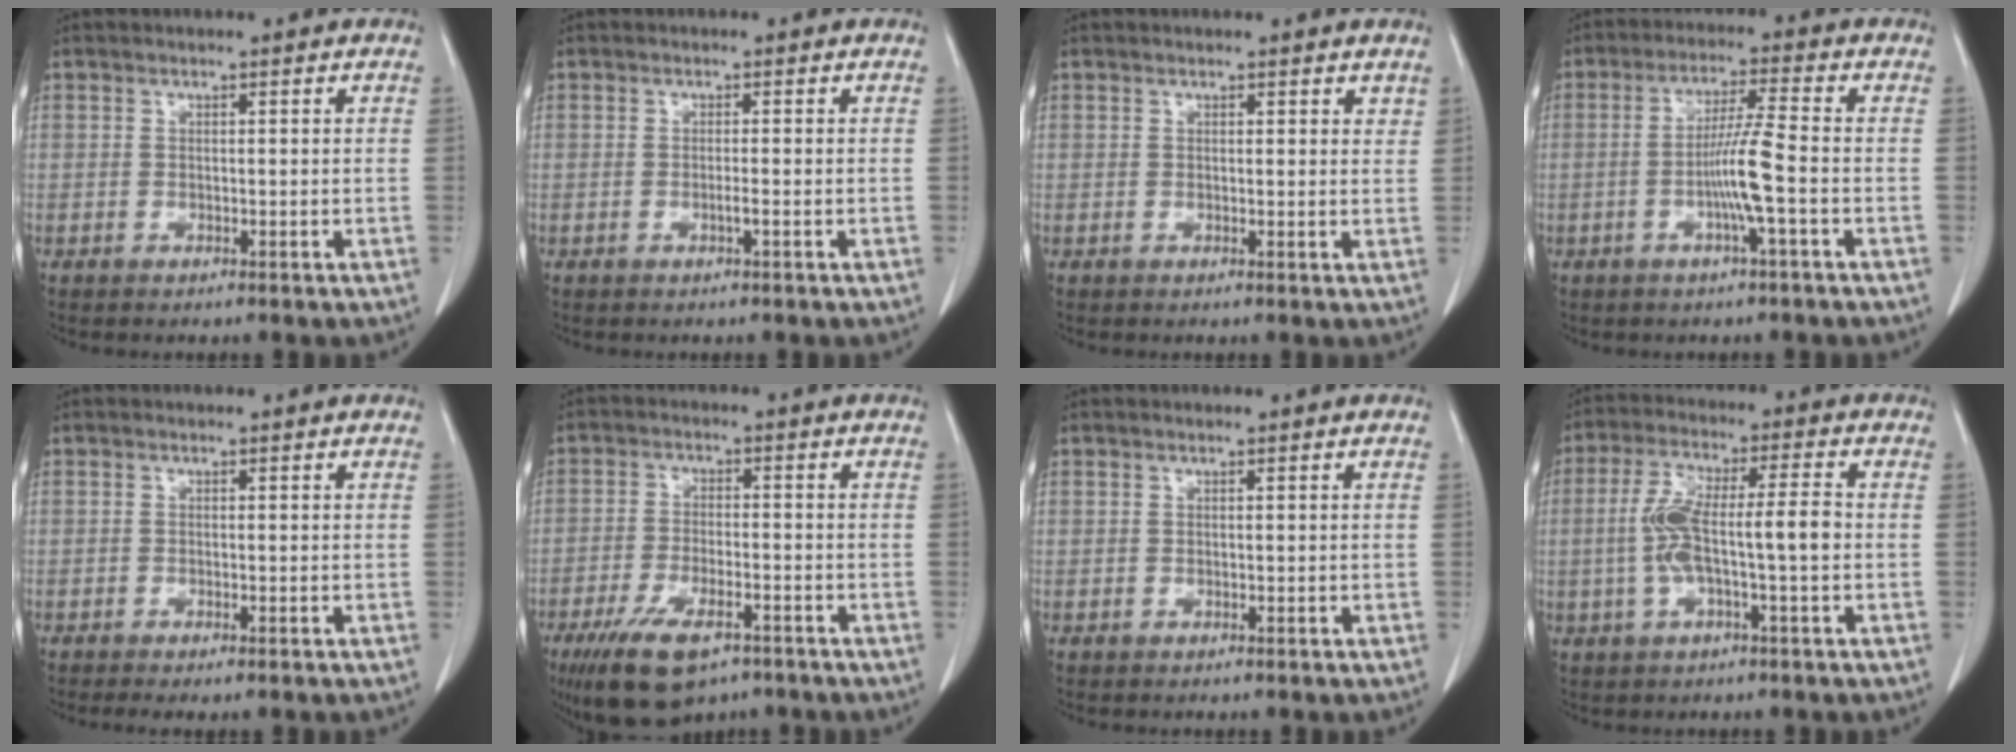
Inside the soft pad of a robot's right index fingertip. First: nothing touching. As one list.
[{"total": 0.9, "force": [-0.3, -0.1, 0.9], "torque": [-0.018, -0.001, -0.006]}, {"total": 1.6, "force": [1.3, 0.6, 0.7], "torque": [0.002, -0.003, 0.012]}, {"total": 6.8, "force": [-1.7, -0.8, 6.5], "torque": [-0.128, 0.000, -0.035]}, {"total": 1.7, "force": [-0.8, 0.4, 1.4], "torque": [-0.023, -0.005, -0.012]}, {"total": 10.8, "force": [-7.0, 4.0, 7.2], "torque": [-0.135, -0.016, -0.116]}, {"total": 0.0}, {"total": 9.2, "force": [-1.0, 1.4, 9.1], "torque": [-0.181, 0.022, -0.021]}]